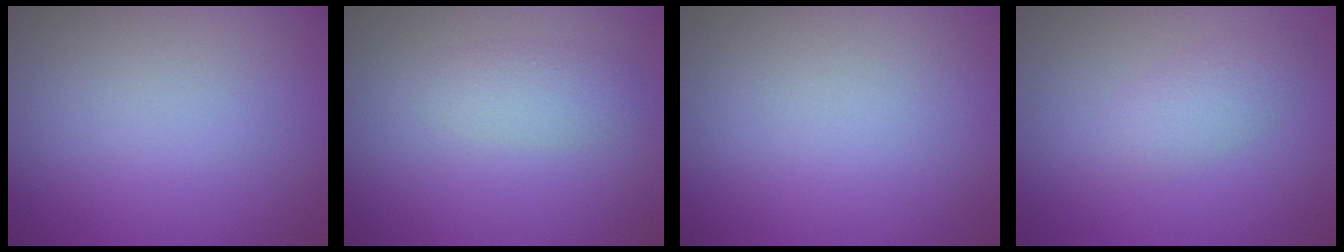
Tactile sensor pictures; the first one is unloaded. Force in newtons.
{"total": 1.9, "press": 1.9, "slide": 0.1}
{"total": 0.0}
{"total": 2.0, "press": 1.9, "slide": 0.1}